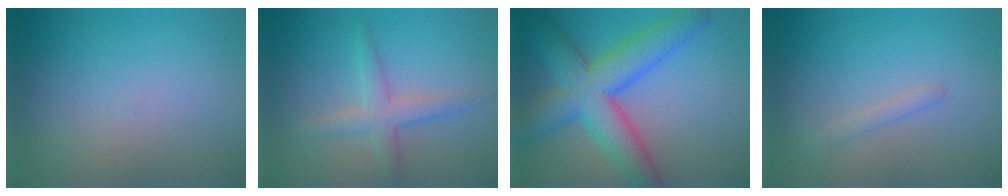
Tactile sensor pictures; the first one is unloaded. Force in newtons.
{"total": 2.7, "press": 2.7, "slide": 0.1}
{"total": 8.8, "press": 8.8, "slide": 0.1}
{"total": 1.1, "press": 1.1, "slide": 0.0}